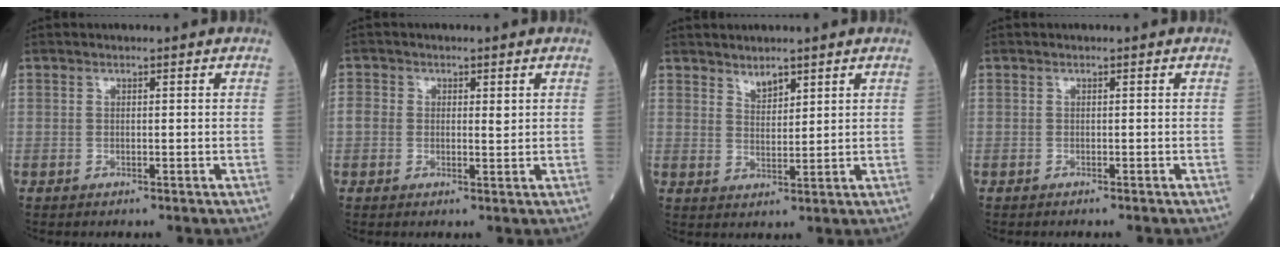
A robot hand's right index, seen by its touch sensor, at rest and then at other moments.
{"total": 2.5, "force": [0.3, 1.8, 1.8], "torque": [-0.027, 0.005, 0.005]}
{"total": 2.6, "force": [2.2, 0.8, 1.1], "torque": [-0.024, -0.003, 0.046]}
{"total": 1.3, "force": [-1.2, -0.1, 0.5], "torque": [-0.008, 0.000, -0.014]}